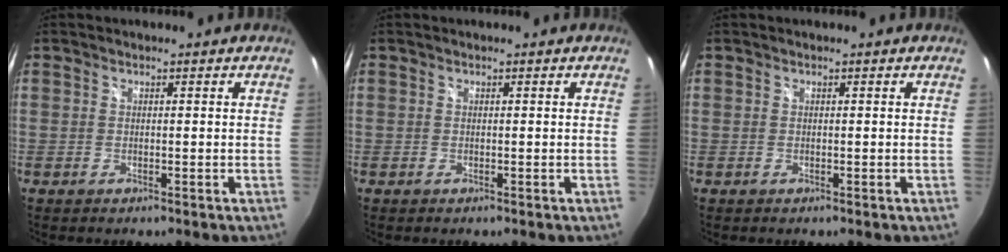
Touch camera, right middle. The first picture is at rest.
{"total": 0.0}
{"total": 0.0}